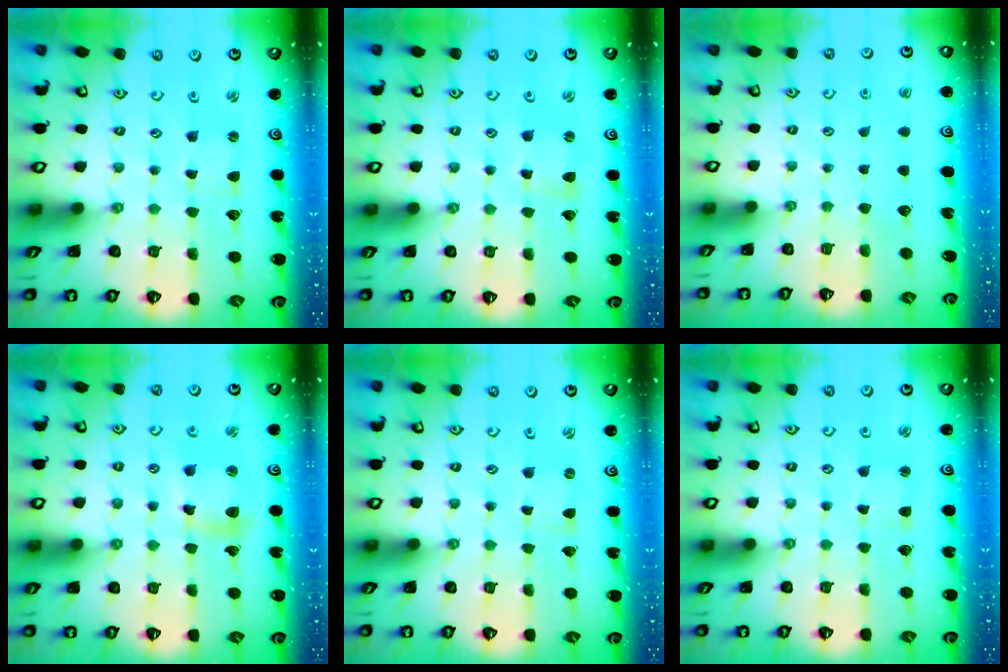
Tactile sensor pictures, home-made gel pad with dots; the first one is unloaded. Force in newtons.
{"total": 2.2, "press": 2.2, "slide": 0.3}
{"total": 0.0}
{"total": 9.7, "press": 9.6, "slide": 1.4}
{"total": 0.0}
{"total": 1.9, "press": 1.9, "slide": 0.3}